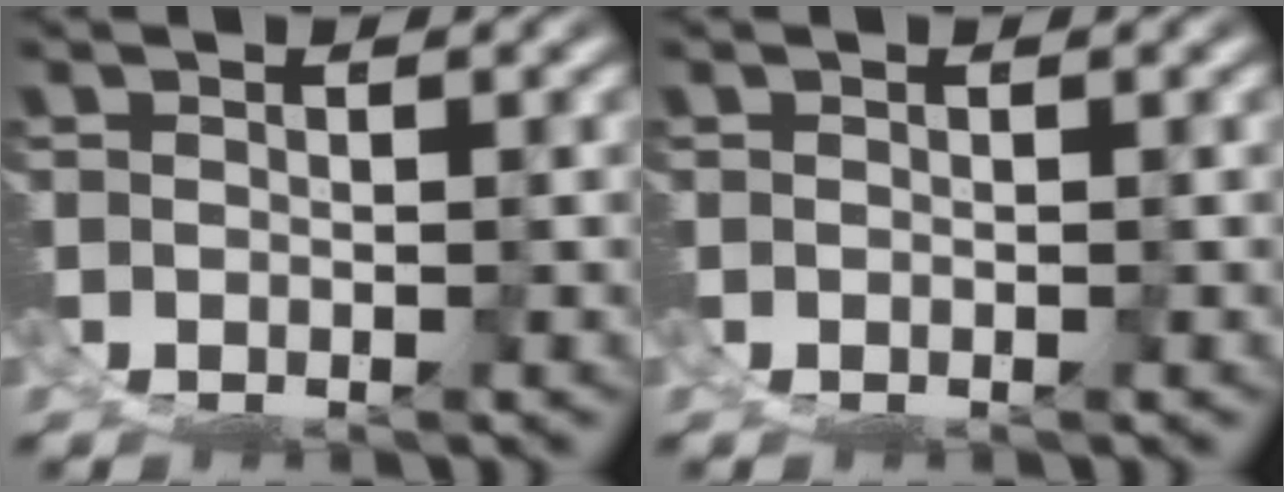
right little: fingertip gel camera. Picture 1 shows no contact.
{"total": 0.0}